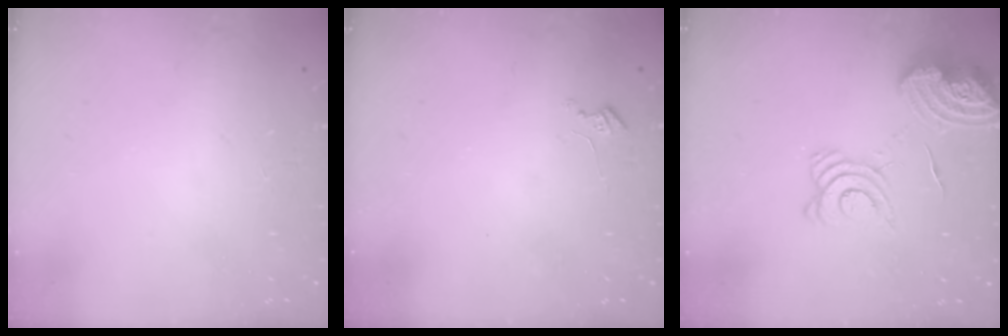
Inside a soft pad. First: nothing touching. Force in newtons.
{"total": 2.7, "press": 2.7, "slide": 0.3}
{"total": 14.4, "press": 14.3, "slide": 1.9}